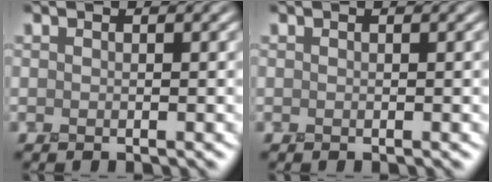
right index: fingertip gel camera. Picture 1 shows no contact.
{"total": 0.0}